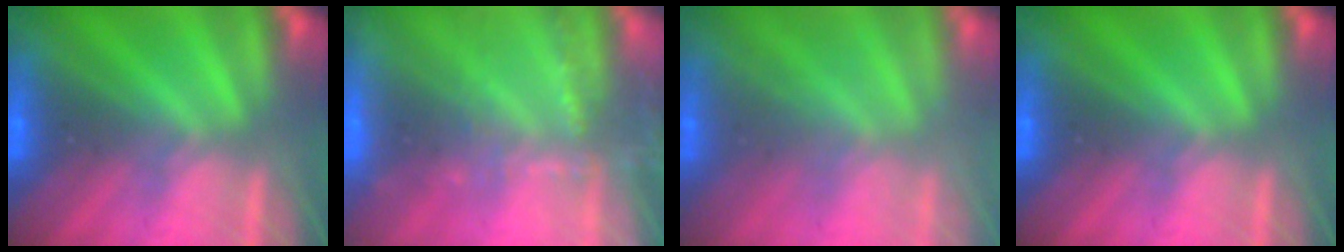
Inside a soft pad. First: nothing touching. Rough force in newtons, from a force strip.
{"total": 7.2}
{"total": 2.2}
{"total": 0.0}